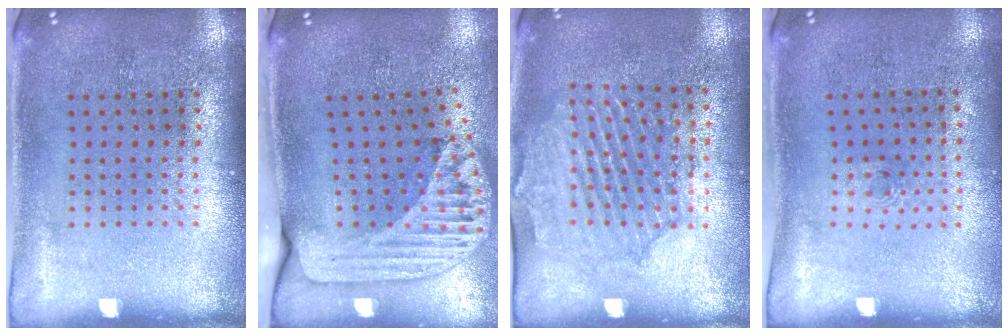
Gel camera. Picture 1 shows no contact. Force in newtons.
{"total": 2.5, "press": 1.8, "slide": 1.7}
{"total": 1.8, "press": 1.8, "slide": 0.3}
{"total": 0.6, "press": 0.3, "slide": 0.5}